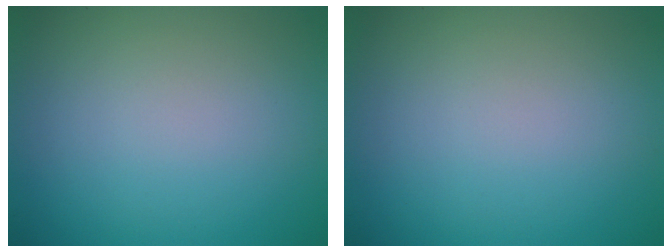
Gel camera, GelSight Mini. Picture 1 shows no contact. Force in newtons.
{"total": 0.0}